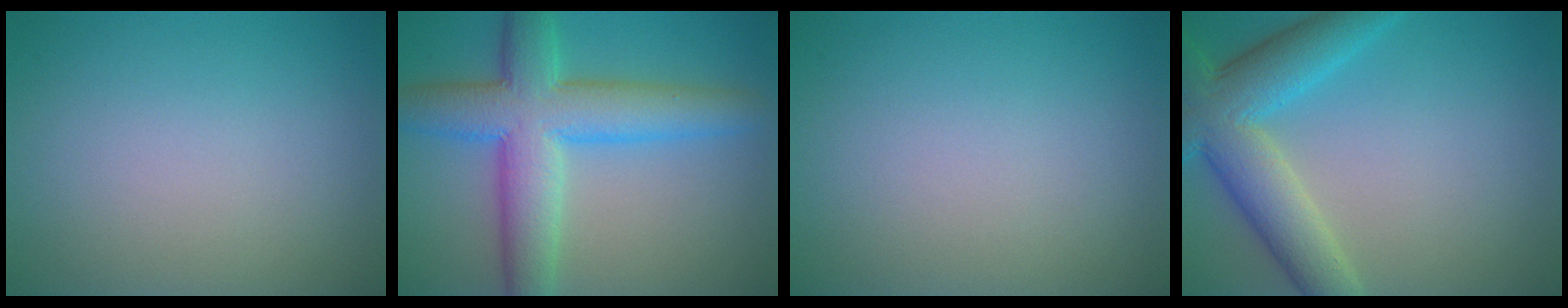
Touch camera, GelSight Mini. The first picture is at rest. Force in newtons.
{"total": 8.0, "press": 8.0, "slide": 0.3}
{"total": 0.0}
{"total": 7.5, "press": 7.5, "slide": 0.3}